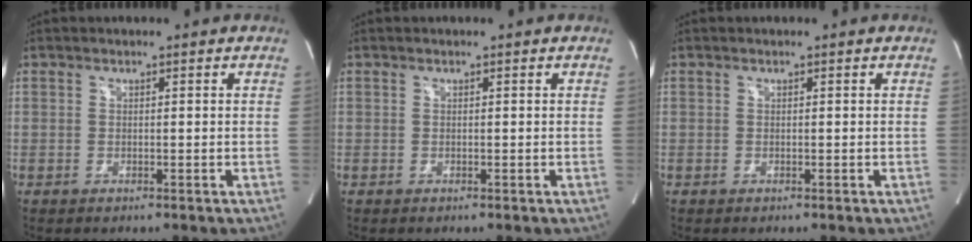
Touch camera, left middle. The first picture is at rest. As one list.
[{"total": 0.0}, {"total": 0.0}]